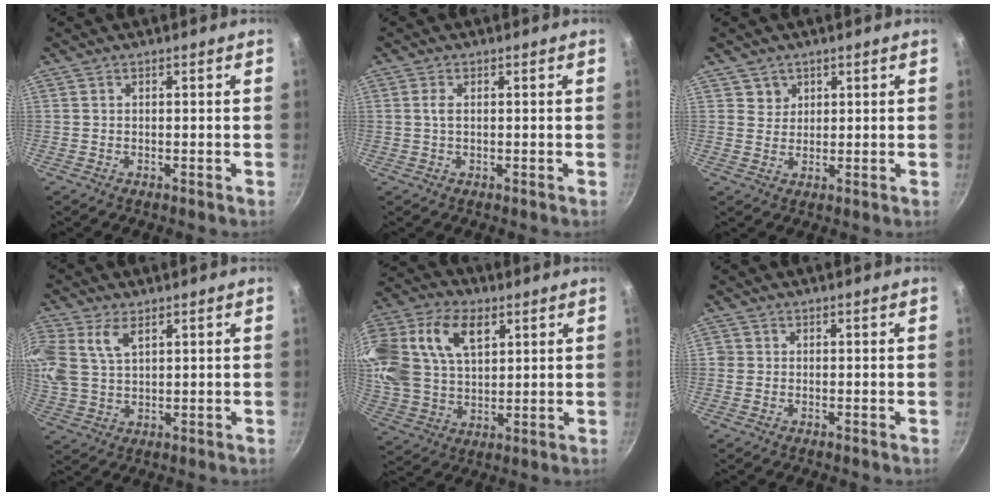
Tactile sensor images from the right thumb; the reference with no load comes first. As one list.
[{"total": 1.5, "force": [0.2, 0.8, 1.3], "torque": [-0.030, 0.001, 0.002]}, {"total": 2.7, "force": [1.7, 2.1, 0.0], "torque": [0.019, -0.011, 0.027]}, {"total": 12.9, "force": [5.2, 7.8, 8.9], "torque": [-0.230, 0.001, 0.106]}, {"total": 28.0, "force": [9.5, 18.3, 18.9], "torque": [-0.456, 0.049, 0.184]}, {"total": 1.3, "force": [0.0, 1.3, 0.3], "torque": [0.003, 0.003, -0.002]}]